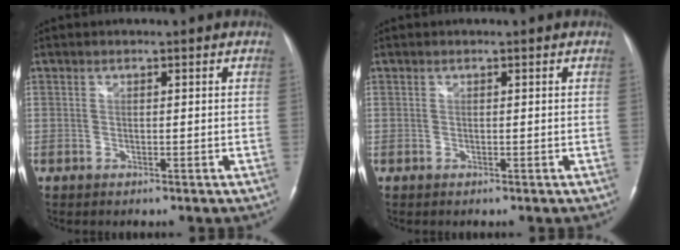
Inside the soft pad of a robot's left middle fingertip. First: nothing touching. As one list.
[{"total": 0.0}]